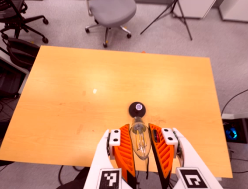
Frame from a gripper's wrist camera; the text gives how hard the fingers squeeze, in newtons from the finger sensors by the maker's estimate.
{"total": 13.4, "left": 14.5, "right": 12.2}